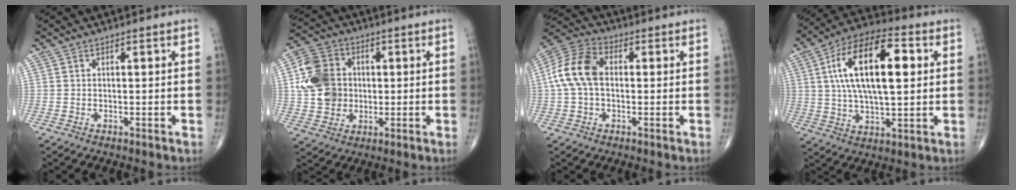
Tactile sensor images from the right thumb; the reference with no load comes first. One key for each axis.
{"total": 12.1, "fx": 0.8, "fy": 10.2, "fz": 6.5, "tx": -0.106, "ty": 0.013, "tz": 0.012}
{"total": 11.2, "fx": 0.5, "fy": 7.3, "fz": 8.5, "tx": -0.179, "ty": 0.033, "tz": 0.001}
{"total": 19.8, "fx": 4.2, "fy": 8.8, "fz": 17.2, "tx": -0.294, "ty": 0.013, "tz": 0.066}